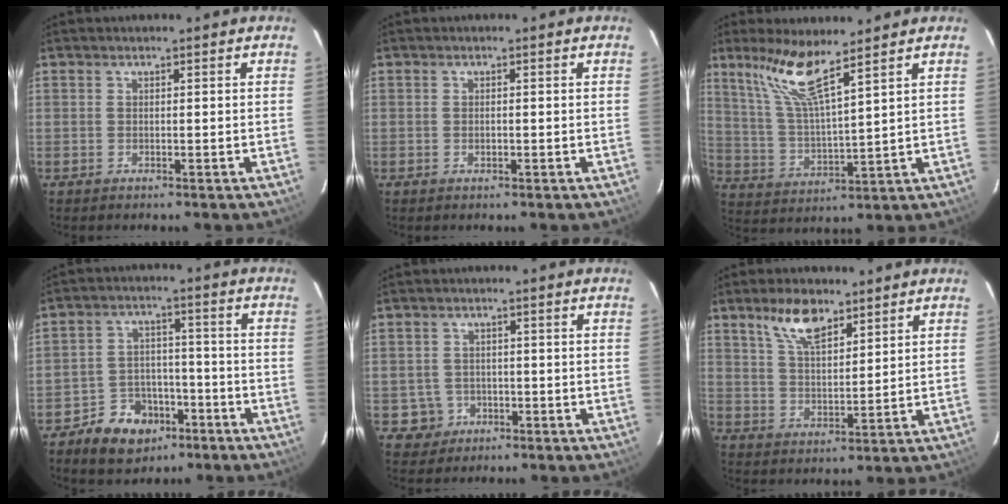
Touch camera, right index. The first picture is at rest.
{"total": 0.9, "force": [-0.3, 0.6, 0.6], "torque": [-0.010, 0.000, -0.004]}
{"total": 10.3, "force": [7.6, 0.6, 7.0], "torque": [-0.134, 0.004, 0.158]}
{"total": 9.4, "force": [-5.7, 6.8, 2.9], "torque": [-0.076, 0.025, -0.075]}
{"total": 4.3, "force": [-1.3, 4.0, -0.1], "torque": [-0.007, 0.018, -0.016]}
{"total": 8.3, "force": [5.6, 3.4, 5.1], "torque": [-0.092, 0.007, 0.109]}